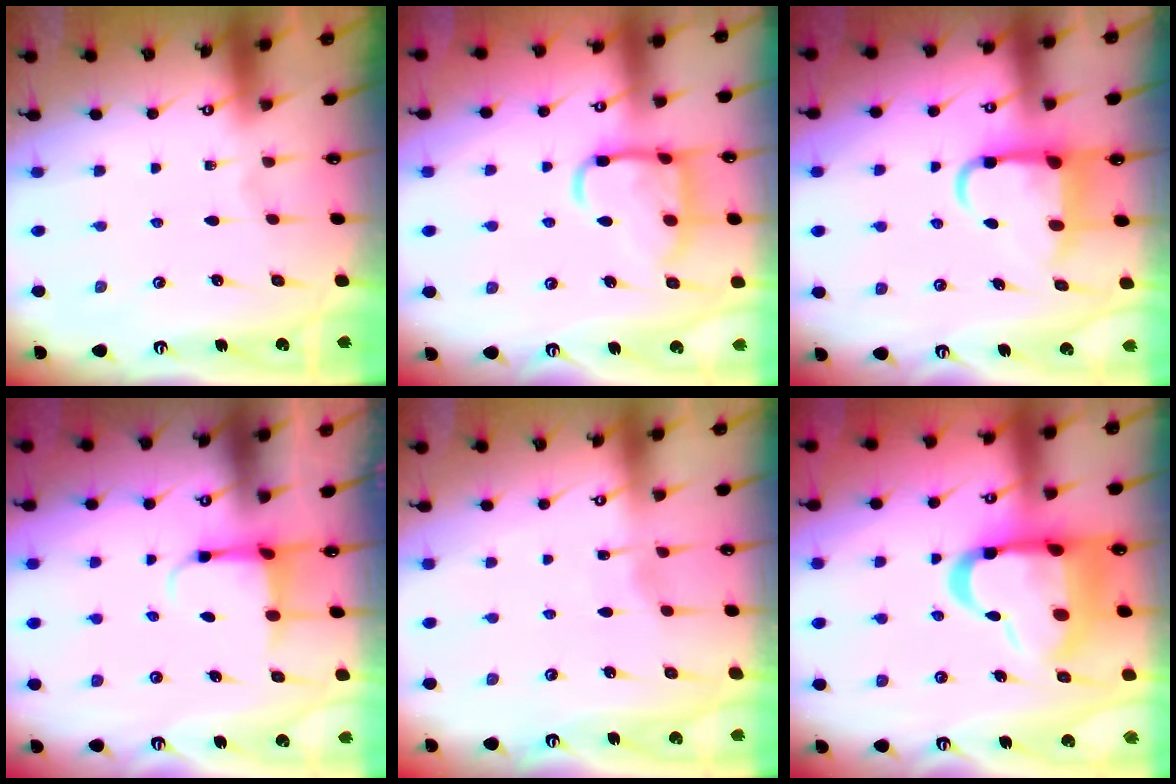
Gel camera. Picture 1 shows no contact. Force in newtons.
{"total": 13.5, "press": 13.5, "slide": 1.3}
{"total": 8.7, "press": 8.6, "slide": 1.4}
{"total": 4.0, "press": 3.8, "slide": 1.2}
{"total": 4.2, "press": 4.1, "slide": 0.4}
{"total": 20.4, "press": 20.3, "slide": 2.4}